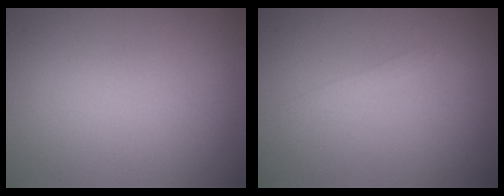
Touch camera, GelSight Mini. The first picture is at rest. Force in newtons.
{"total": 0.8, "press": 0.8, "slide": 0.1}